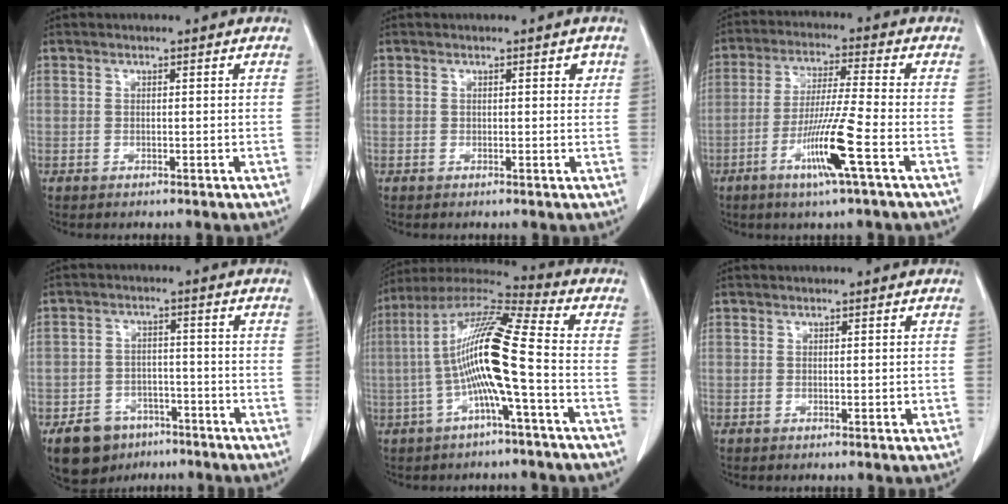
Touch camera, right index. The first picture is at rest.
{"total": 1.2, "force": [0.6, 0.7, 0.8], "torque": [-0.004, -0.001, 0.005]}
{"total": 10.0, "force": [-4.2, -1.0, 9.1], "torque": [-0.176, -0.017, -0.082]}
{"total": 7.8, "force": [-5.3, 5.2, 2.5], "torque": [-0.044, 0.006, -0.080]}
{"total": 13.7, "force": [-2.2, 0.1, 13.5], "torque": [-0.262, 0.022, -0.052]}
{"total": 1.1, "force": [0.0, 0.4, 1.1], "torque": [-0.016, -0.003, 0.003]}